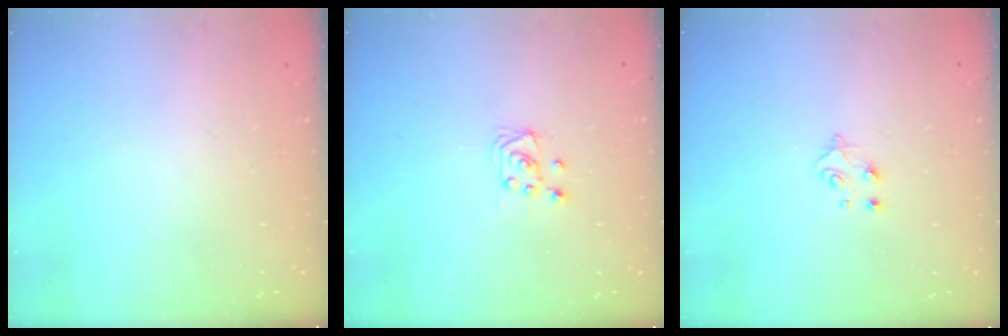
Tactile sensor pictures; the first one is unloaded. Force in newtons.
{"total": 4.3, "press": 4.3, "slide": 0.3}
{"total": 4.9, "press": 4.9, "slide": 0.5}